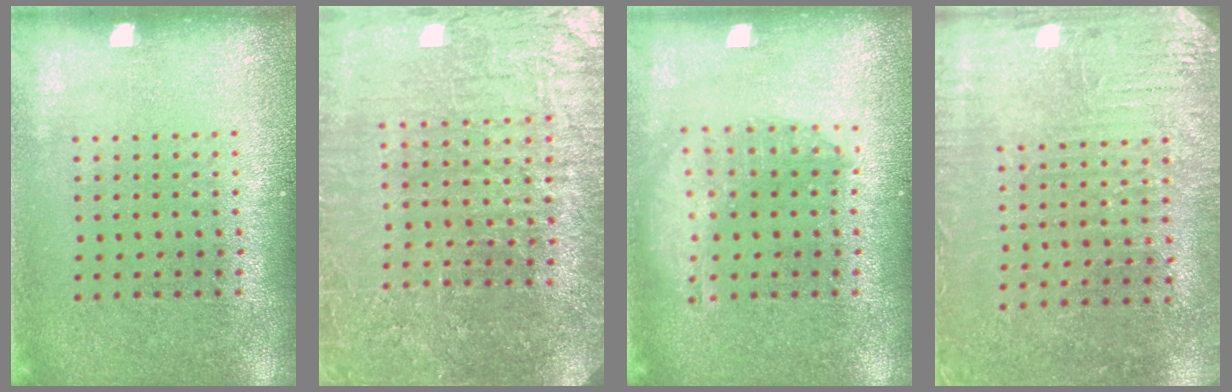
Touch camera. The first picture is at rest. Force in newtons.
{"total": 5.4, "press": 4.9, "slide": 2.3}
{"total": 1.4, "press": 1.4, "slide": 0.3}
{"total": 3.1, "press": 3.1, "slide": 0.7}